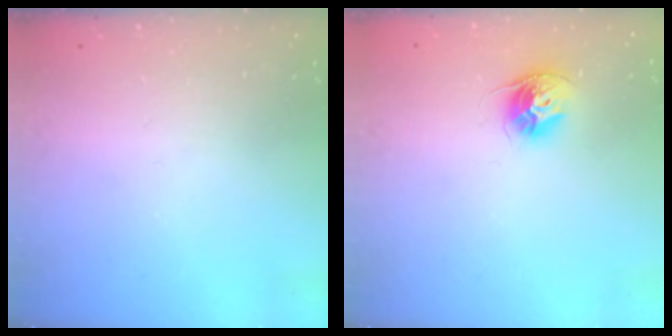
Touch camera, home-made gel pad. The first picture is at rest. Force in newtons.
{"total": 10.5, "press": 10.4, "slide": 0.8}